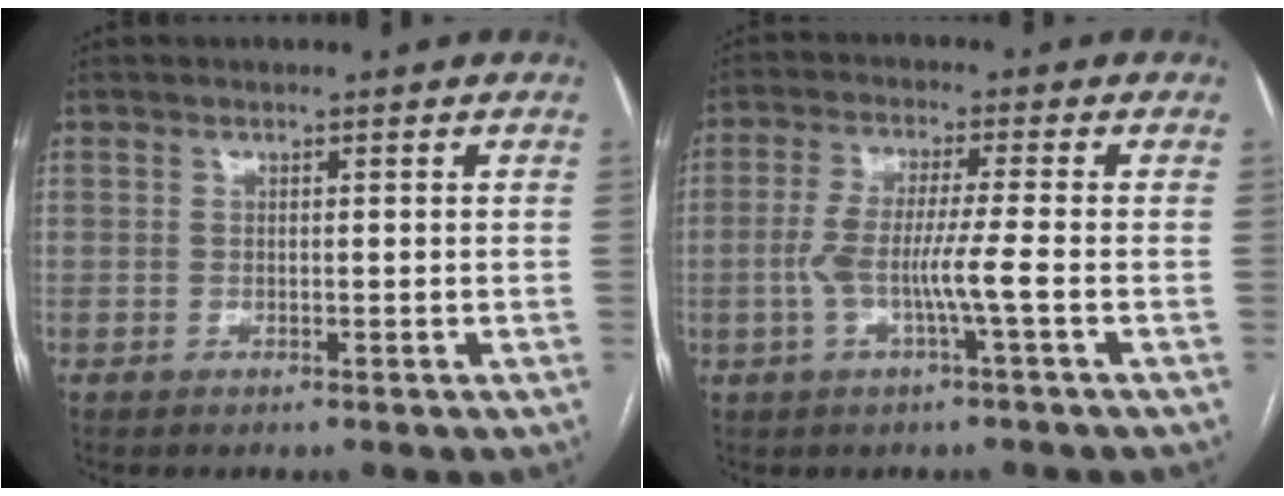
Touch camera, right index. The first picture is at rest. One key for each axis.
{"total": 6.4, "fx": -1.6, "fy": -0.3, "fz": 6.2, "tx": -0.129, "ty": 0.006, "tz": -0.032}